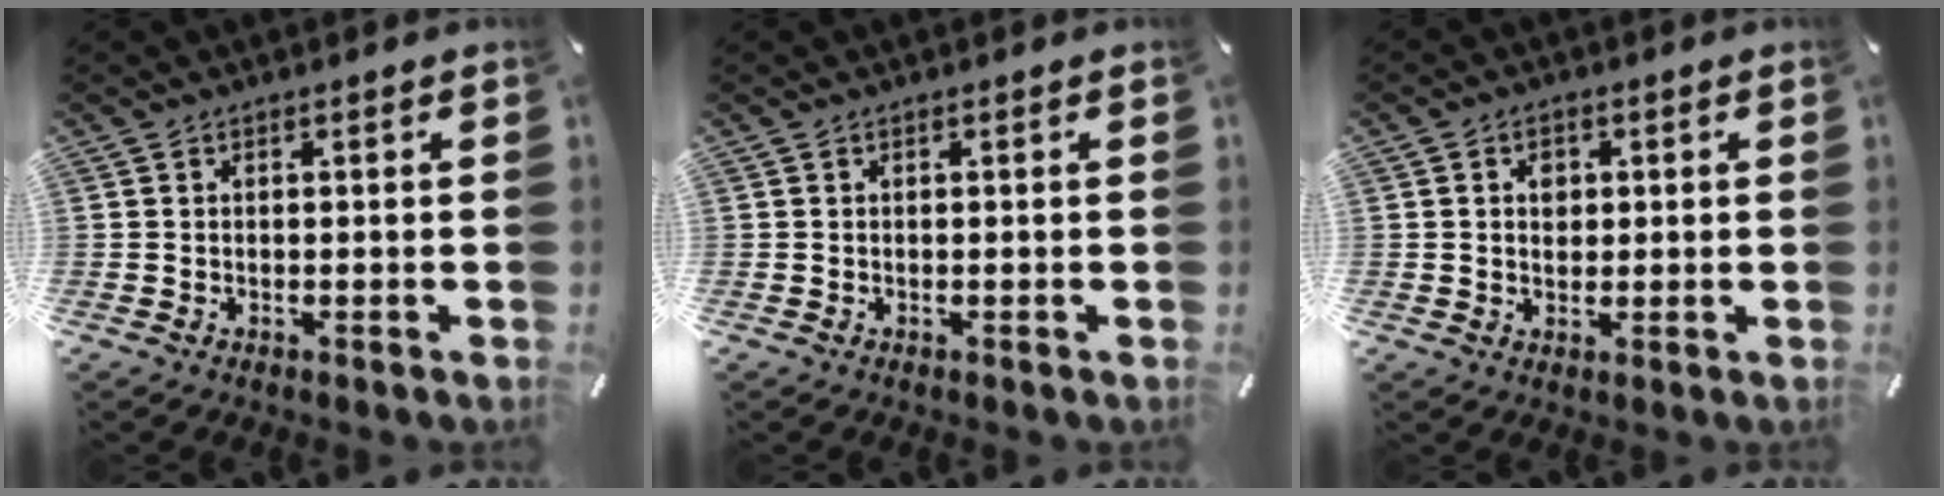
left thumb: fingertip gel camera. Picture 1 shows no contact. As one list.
[{"total": 0.0}, {"total": 3.0, "force": [0.6, 2.7, 1.3], "torque": [-0.006, -0.002, 0.002]}]